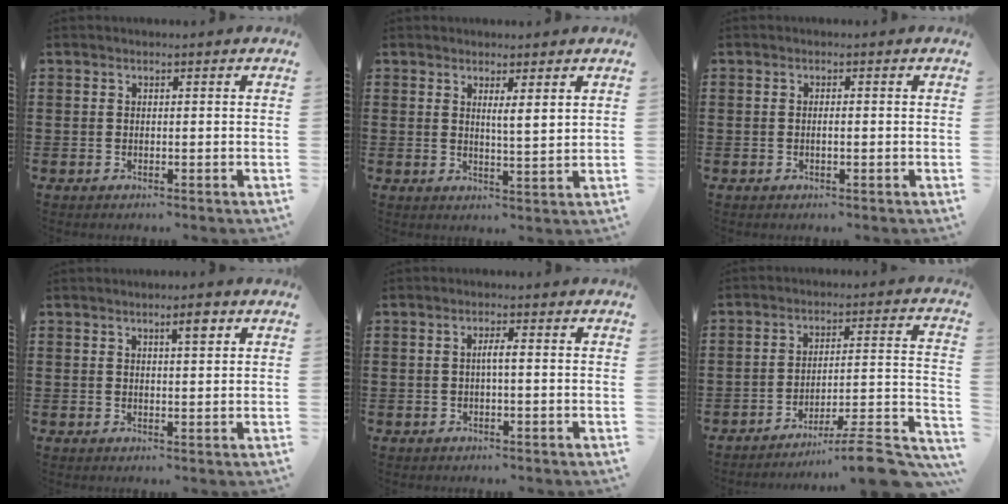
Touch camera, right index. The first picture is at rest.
{"total": 2.4, "force": [1.4, -0.3, 2.0], "torque": [-0.034, -0.008, 0.022]}
{"total": 0.9, "force": [-0.3, 0.2, 0.8], "torque": [-0.017, -0.001, -0.004]}
{"total": 3.1, "force": [1.7, 0.6, 2.5], "torque": [-0.035, 0.000, 0.023]}
{"total": 1.9, "force": [-0.3, 0.1, 1.9], "torque": [-0.036, 0.001, -0.007]}
{"total": 9.0, "force": [-7.7, -0.1, 4.6], "torque": [-0.062, -0.001, -0.150]}